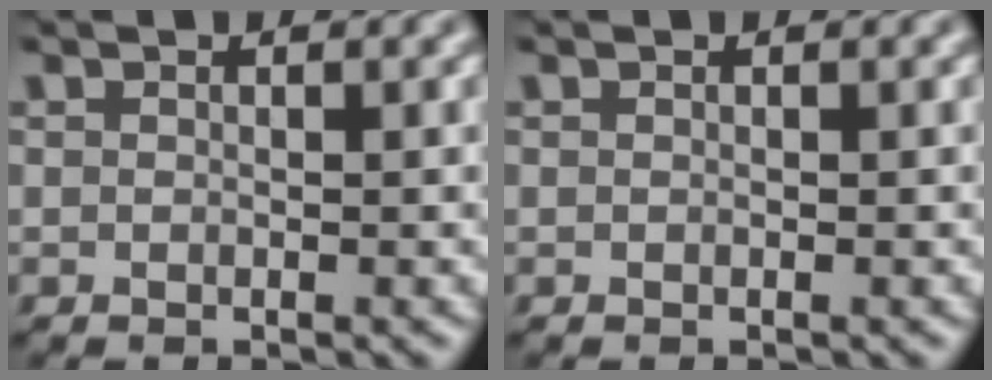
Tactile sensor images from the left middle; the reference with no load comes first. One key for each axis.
{"total": 0.0}